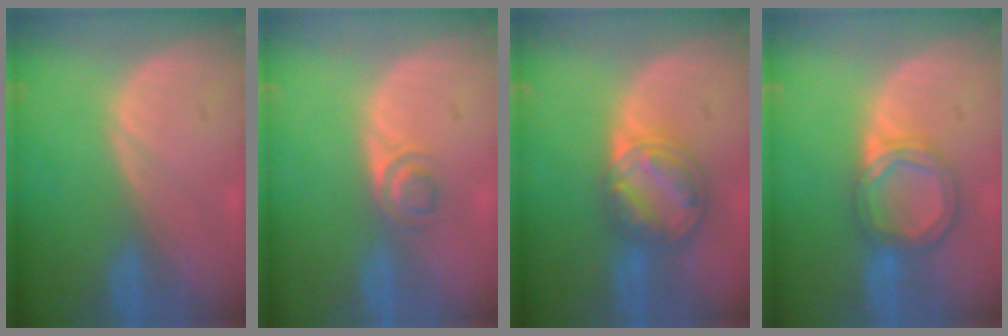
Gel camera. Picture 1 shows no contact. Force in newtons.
{"total": 2.8, "press": 2.7, "slide": 1.0}
{"total": 8.1, "press": 7.0, "slide": 4.2}
{"total": 6.3, "press": 5.8, "slide": 2.3}